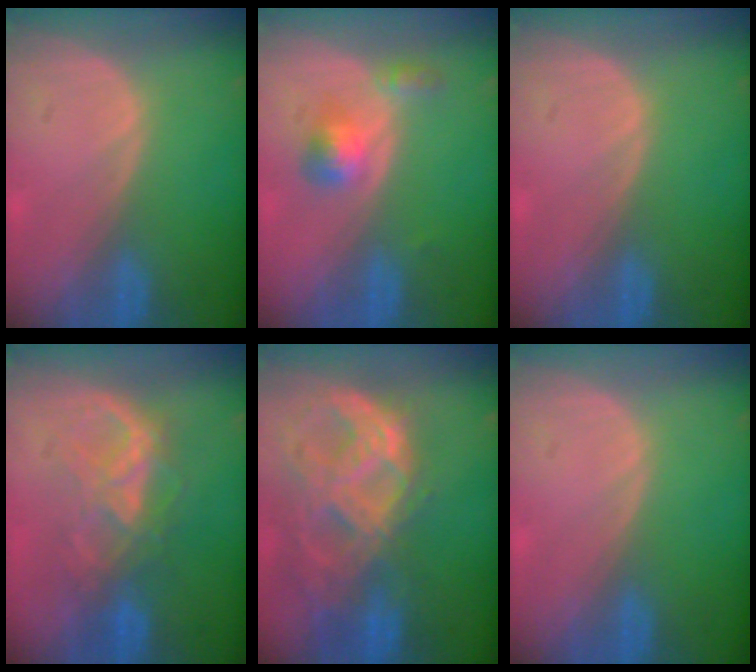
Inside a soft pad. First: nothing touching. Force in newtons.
{"total": 3.9, "press": 3.7, "slide": 1.4}
{"total": 0.0}
{"total": 6.3, "press": 6.3, "slide": 0.7}
{"total": 11.3, "press": 9.6, "slide": 6.1}
{"total": 0.0}